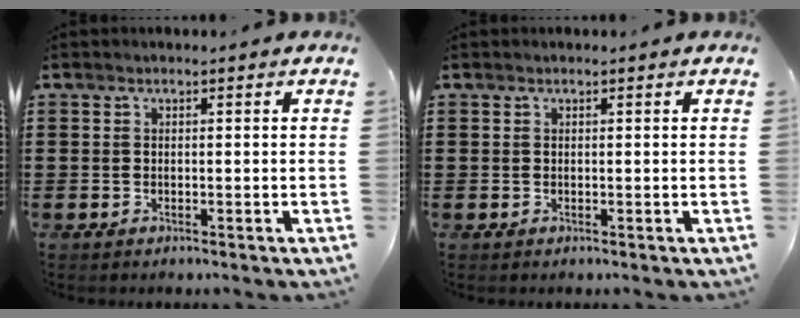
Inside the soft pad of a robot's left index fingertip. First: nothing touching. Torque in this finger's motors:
{"motor_torque": [2.14, 0.00, -0.11, -0.03]}